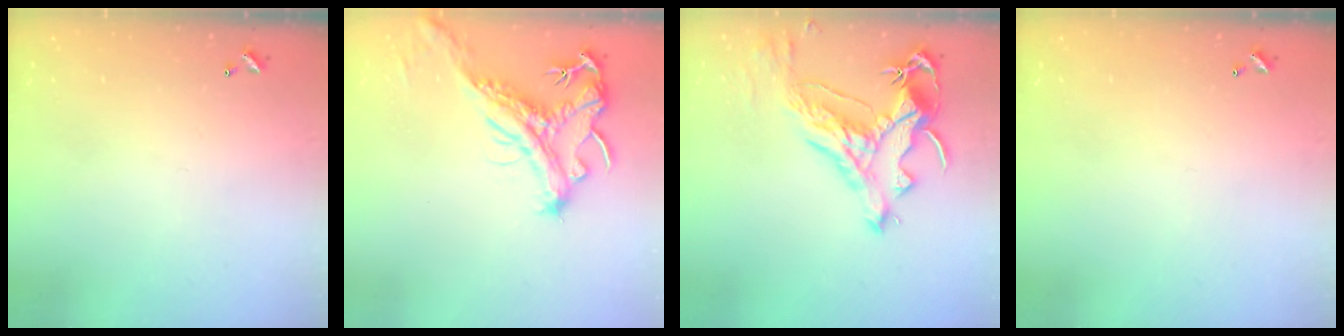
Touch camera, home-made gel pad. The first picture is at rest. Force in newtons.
{"total": 2.0, "press": 1.5, "slide": 1.3}
{"total": 5.8, "press": 5.5, "slide": 1.6}
{"total": 0.0}